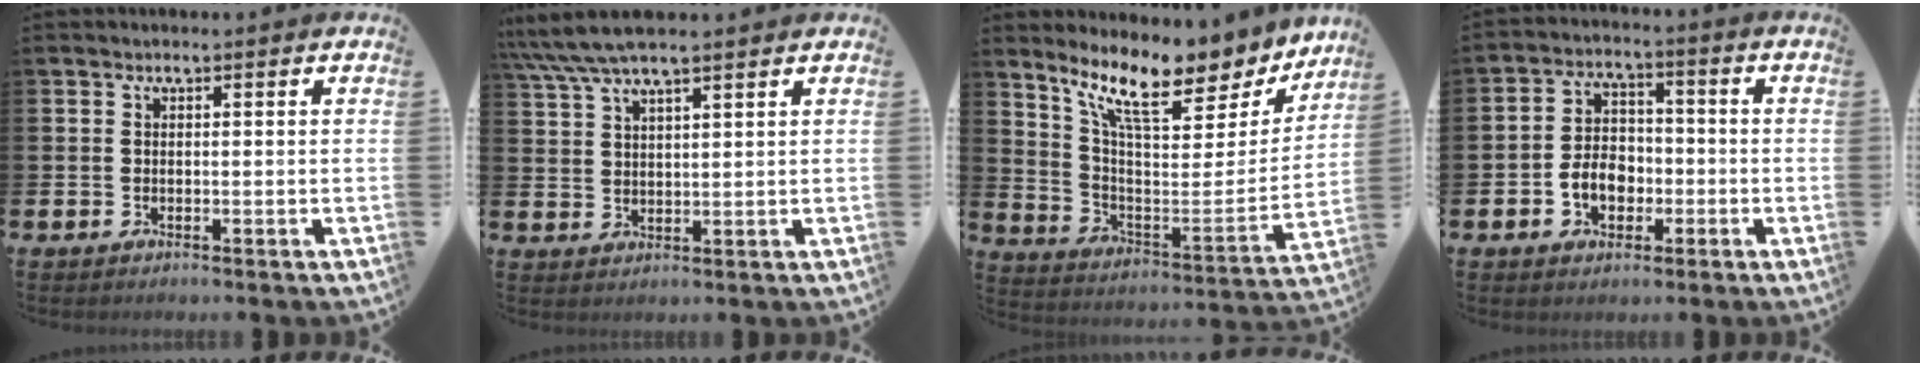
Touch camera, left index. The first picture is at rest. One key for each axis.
{"total": 5.8, "fx": 5.1, "fy": 0.9, "fz": 2.6, "tx": -0.067, "ty": -0.013, "tz": 0.093}
{"total": 11.4, "fx": 9.3, "fy": 3.3, "fz": 5.7, "tx": -0.132, "ty": -0.070, "tz": 0.156}
{"total": 5.4, "fx": -1.8, "fy": 3.9, "fz": 3.2, "tx": -0.050, "ty": 0.008, "tz": -0.039}